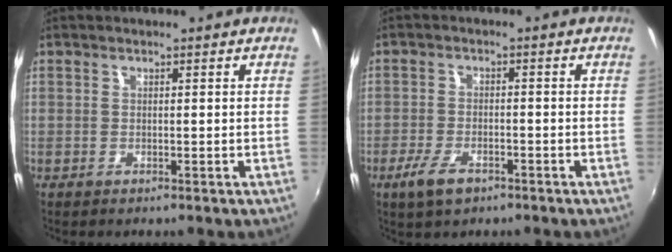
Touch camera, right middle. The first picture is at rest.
{"total": 5.3, "force": [-3.4, 2.2, 3.4], "torque": [-0.090, -0.010, -0.063]}